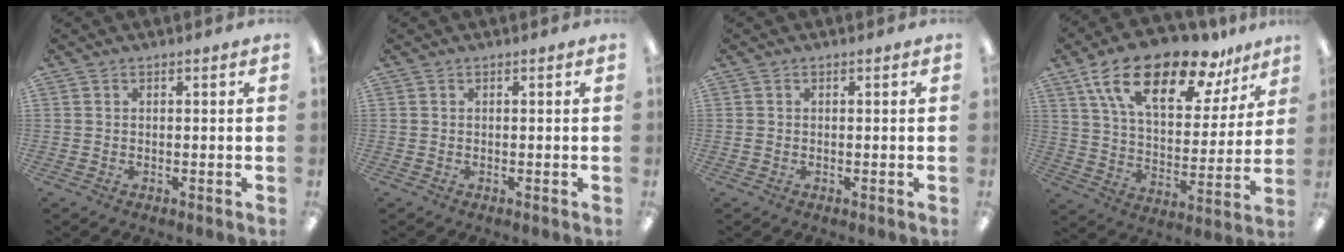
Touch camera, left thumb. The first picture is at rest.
{"total": 0.0}
{"total": 0.6, "force": [-0.1, 0.5, 0.4], "torque": [-0.007, 0.003, -0.003]}
{"total": 22.0, "force": [14.2, 9.3, 13.9], "torque": [-0.238, -0.068, 0.243]}